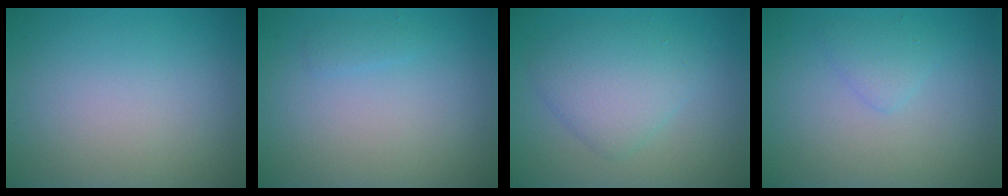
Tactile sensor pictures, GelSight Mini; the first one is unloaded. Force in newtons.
{"total": 0.7, "press": 0.7, "slide": 0.1}
{"total": 3.8, "press": 3.8, "slide": 0.3}
{"total": 1.4, "press": 1.4, "slide": 0.1}